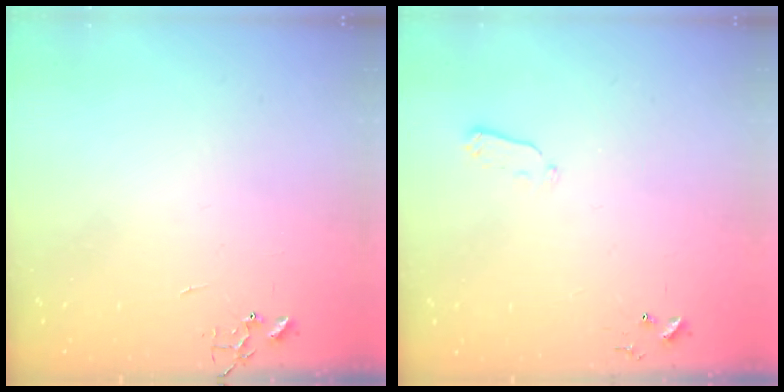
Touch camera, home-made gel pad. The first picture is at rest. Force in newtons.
{"total": 4.0, "press": 3.9, "slide": 0.9}